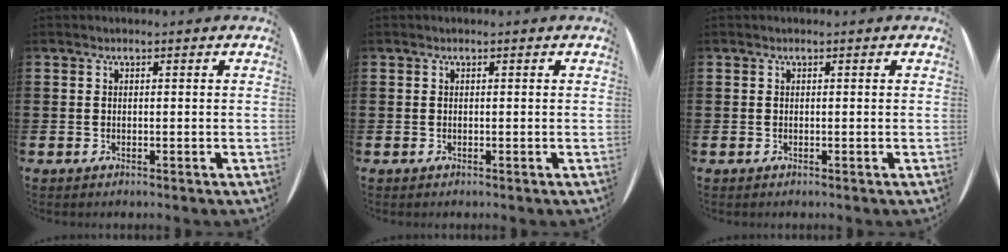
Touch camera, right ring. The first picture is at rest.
{"total": 0.0}
{"total": 0.0}